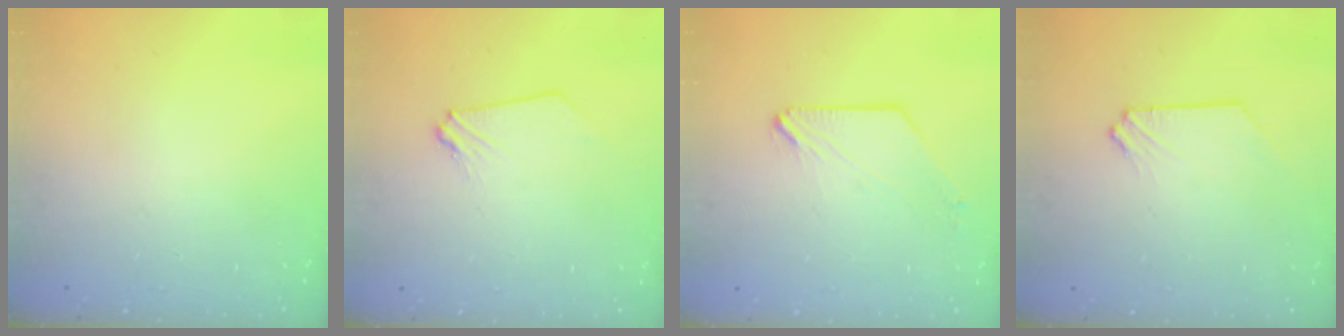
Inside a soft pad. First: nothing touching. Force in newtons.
{"total": 0.0}
{"total": 0.0}
{"total": 0.0}